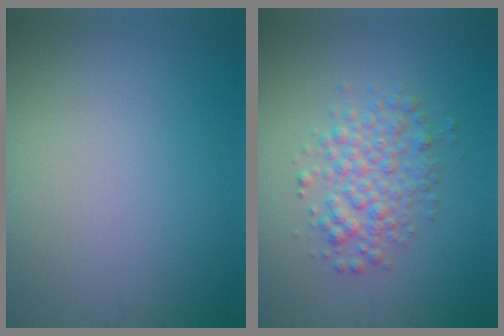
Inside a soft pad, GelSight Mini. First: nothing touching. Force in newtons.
{"total": 3.6, "press": 3.6, "slide": 0.1}